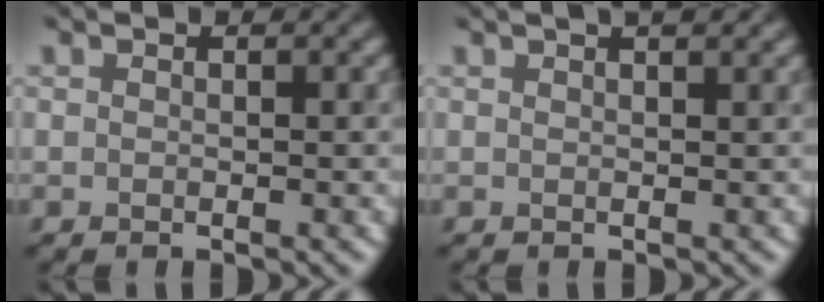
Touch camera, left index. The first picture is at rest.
{"total": 3.6, "force": [2.3, 1.5, 2.3], "torque": [-0.004, 0.018, -0.002]}